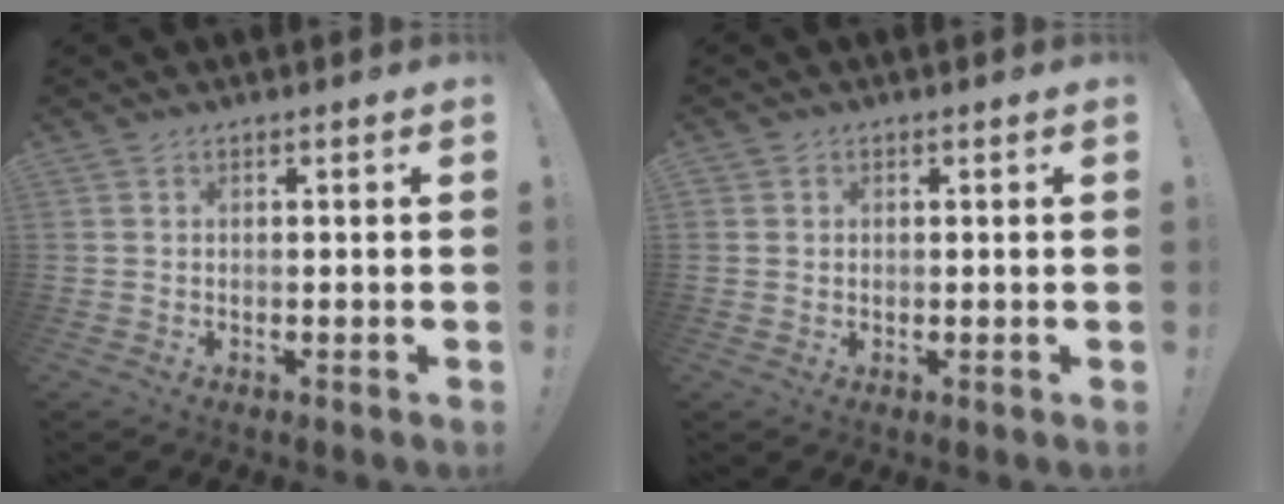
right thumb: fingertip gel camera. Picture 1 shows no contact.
{"total": 1.2, "force": [0.5, 1.1, 0.1], "torque": [0.005, -0.002, 0.008]}